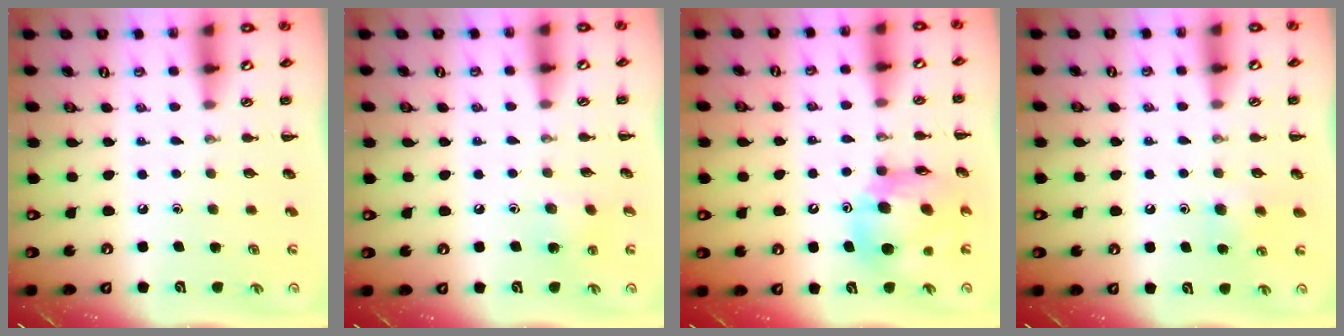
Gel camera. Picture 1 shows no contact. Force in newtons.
{"total": 7.4, "press": 7.1, "slide": 1.9}
{"total": 13.0, "press": 12.2, "slide": 4.4}
{"total": 6.0, "press": 5.7, "slide": 1.7}